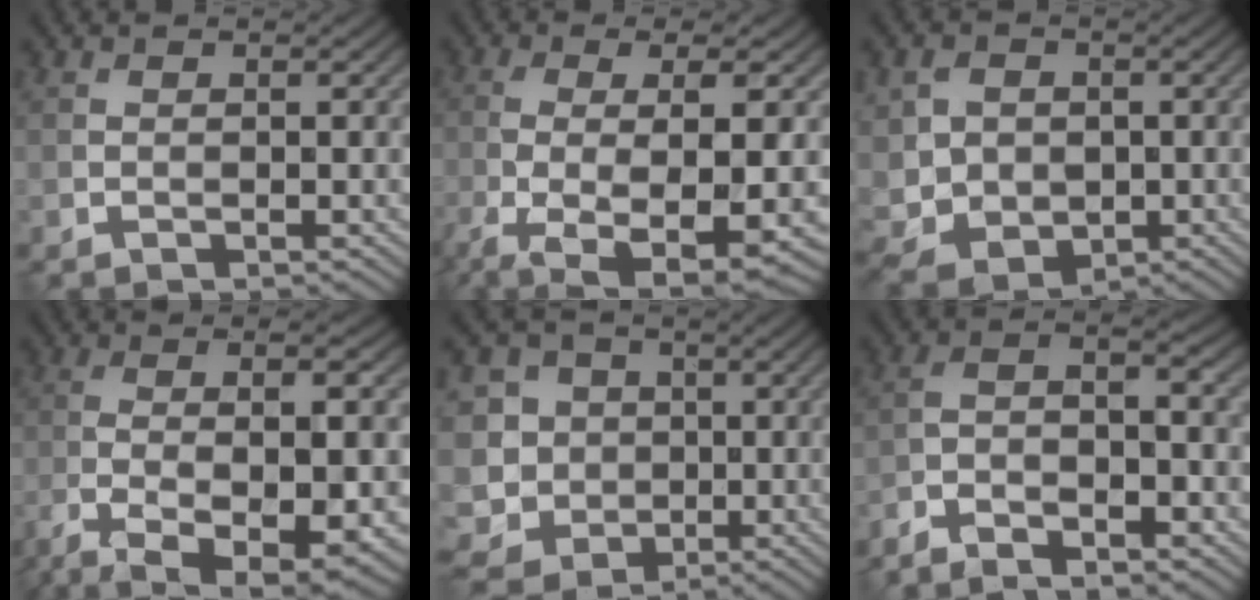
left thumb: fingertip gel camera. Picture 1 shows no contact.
{"total": 10.2, "force": [-3.8, 2.9, 9.0], "torque": [-0.162, -0.014, -0.057]}
{"total": 6.6, "force": [-0.1, 5.7, 3.3], "torque": [-0.097, -0.020, 0.003]}
{"total": 13.2, "force": [-6.1, 3.9, 11.1], "torque": [-0.212, -0.017, -0.089]}
{"total": 9.1, "force": [-1.5, 8.3, 3.4], "torque": [-0.117, 0.001, -0.049]}
{"total": 7.8, "force": [-5.3, 1.9, 5.4], "torque": [-0.097, -0.005, -0.101]}